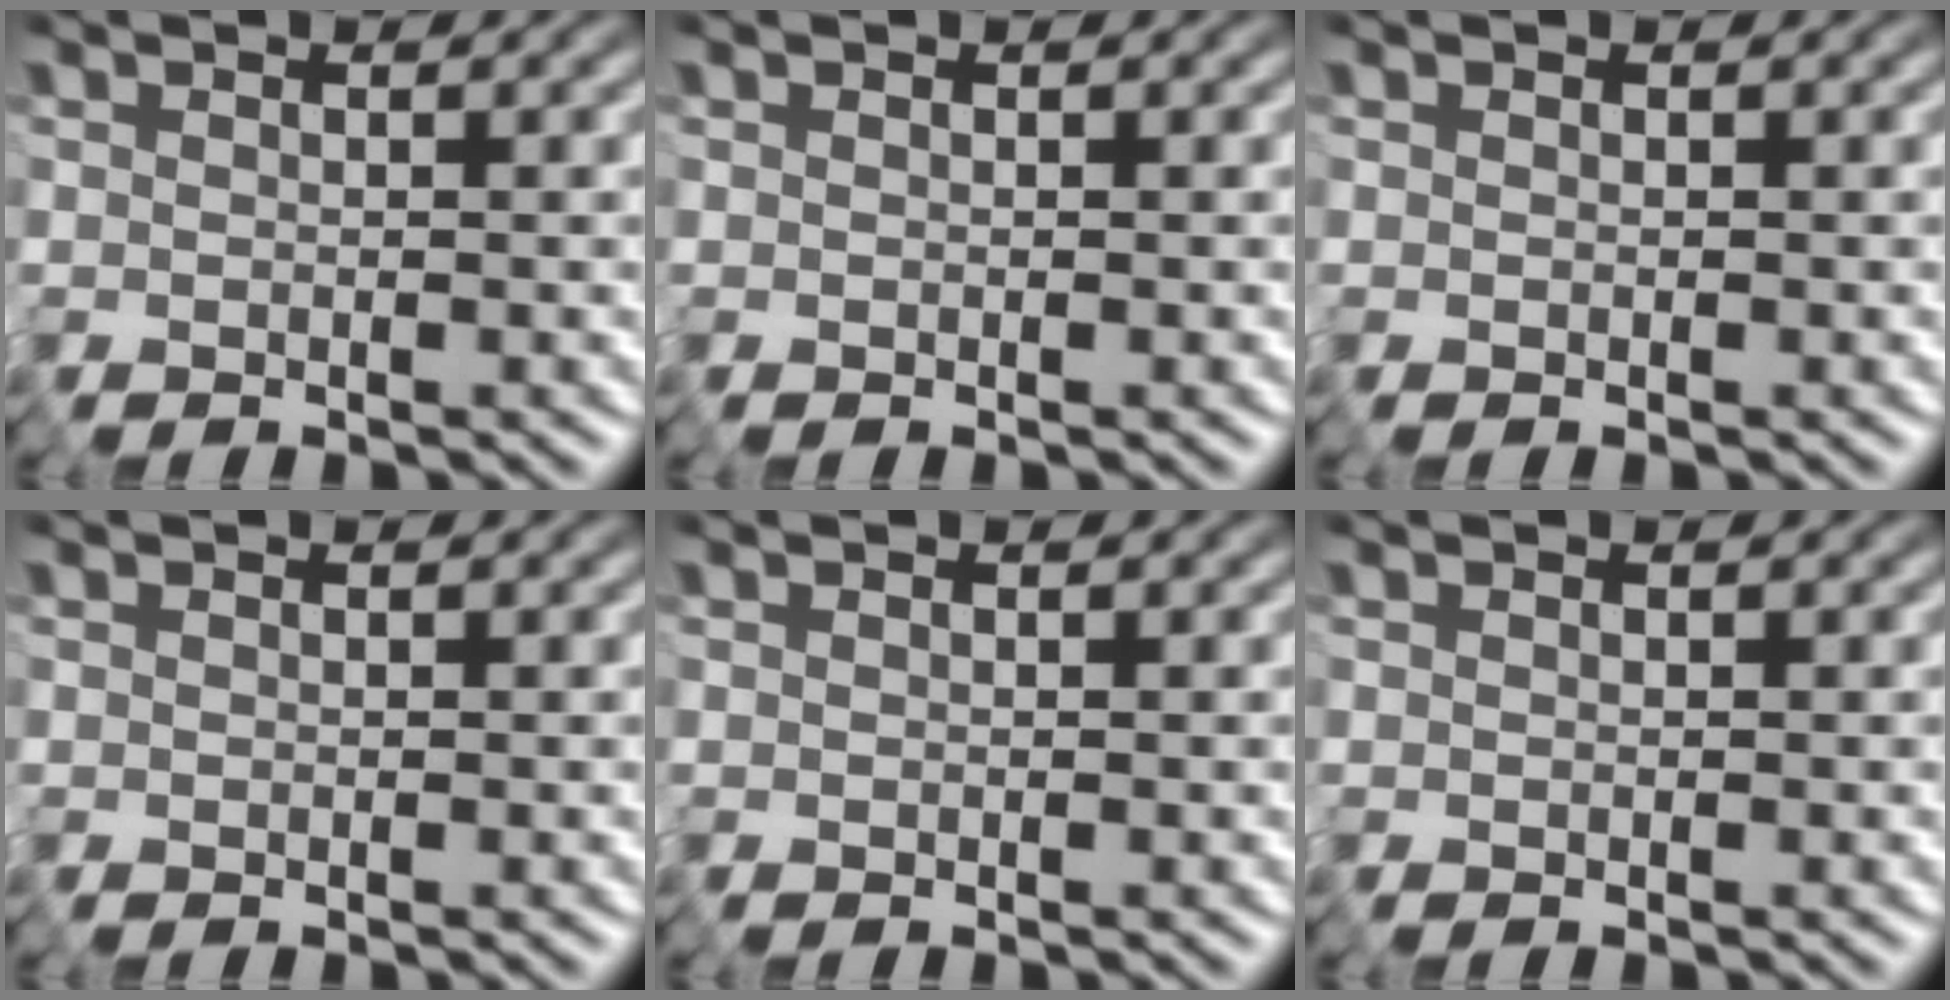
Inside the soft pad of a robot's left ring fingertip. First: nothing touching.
{"total": 0.0}
{"total": 0.0}
{"total": 0.0}
{"total": 0.0}
{"total": 0.0}